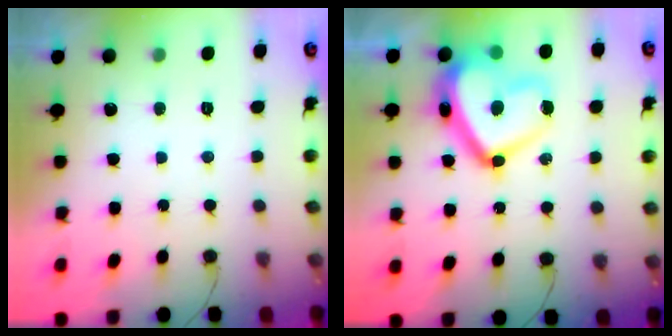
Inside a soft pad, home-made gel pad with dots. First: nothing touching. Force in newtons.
{"total": 20.1, "press": 20.0, "slide": 1.8}